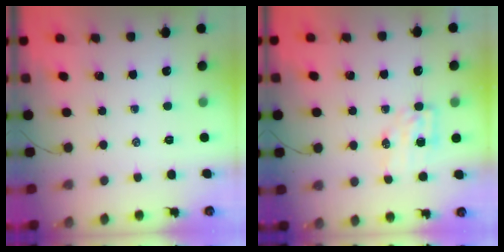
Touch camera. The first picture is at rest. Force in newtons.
{"total": 5.4, "press": 5.4, "slide": 0.4}